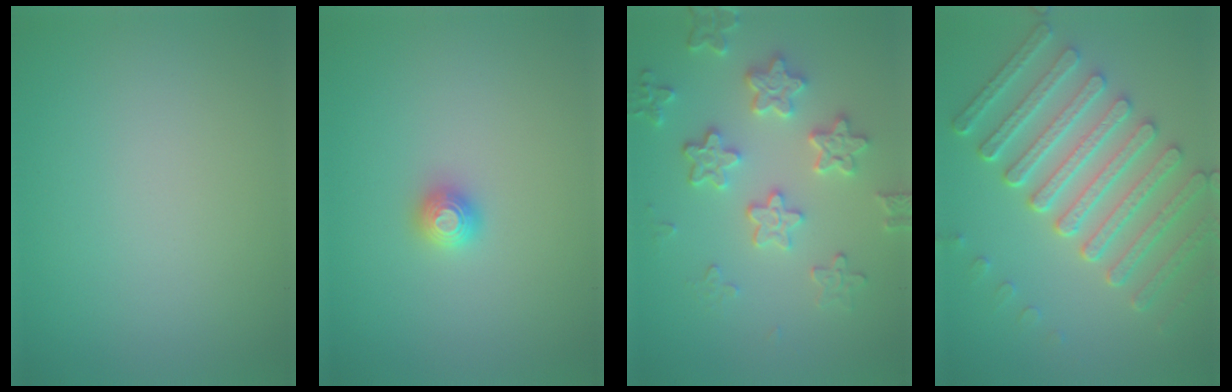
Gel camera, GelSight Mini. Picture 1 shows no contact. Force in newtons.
{"total": 1.5, "press": 1.5, "slide": 0.2}
{"total": 4.4, "press": 4.1, "slide": 1.6}
{"total": 7.7, "press": 6.1, "slide": 4.8}